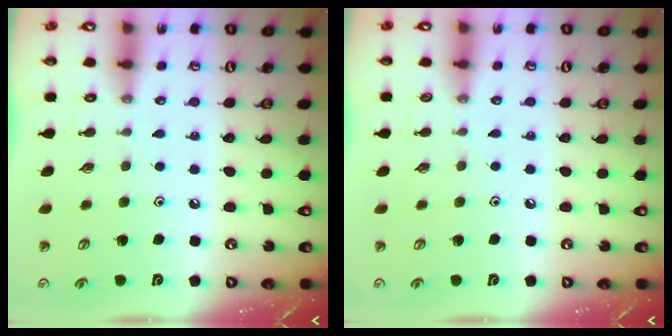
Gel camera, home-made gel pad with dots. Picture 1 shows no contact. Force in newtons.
{"total": 2.3, "press": 2.3, "slide": 0.4}